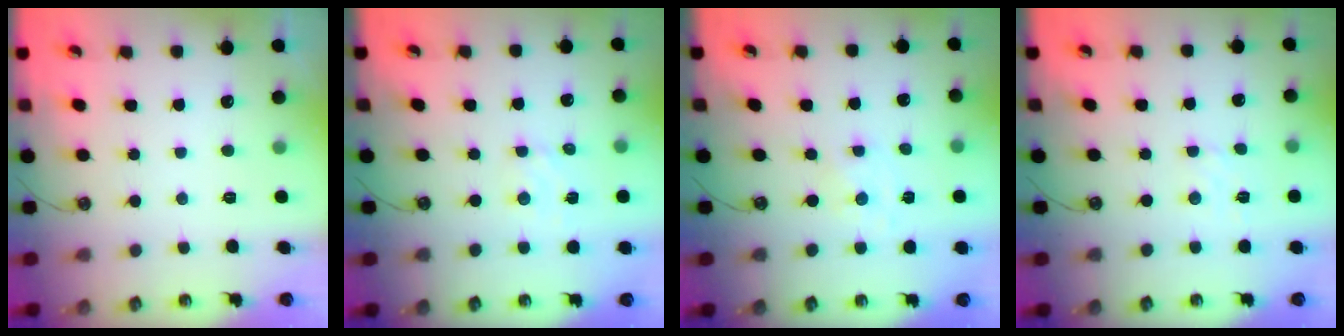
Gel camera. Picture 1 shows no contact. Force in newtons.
{"total": 3.0, "press": 2.9, "slide": 0.6}
{"total": 0.0}
{"total": 2.5, "press": 2.4, "slide": 0.5}